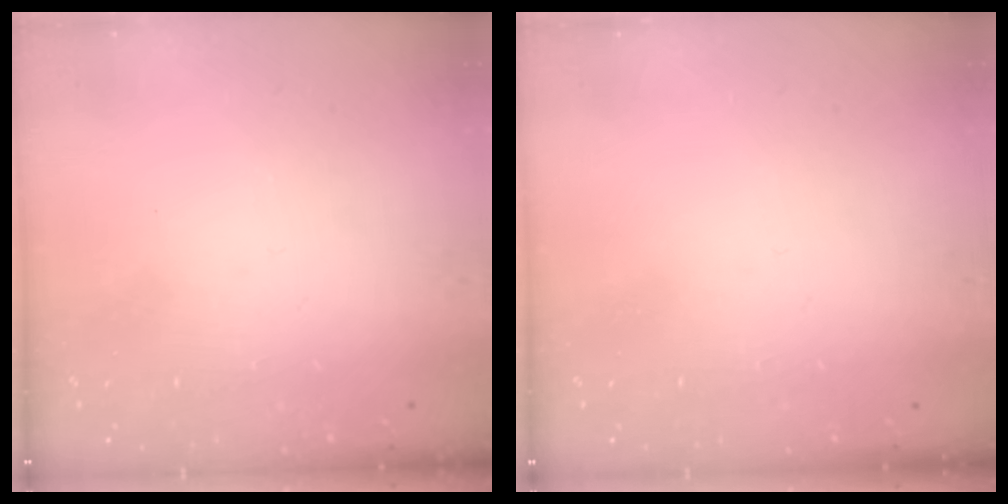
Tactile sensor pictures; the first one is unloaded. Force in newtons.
{"total": 0.0}